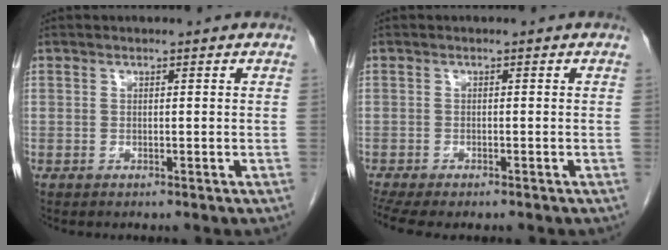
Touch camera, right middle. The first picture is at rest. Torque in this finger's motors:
{"motor_torque": [0.84, -0.57, 0.08, 0.08]}